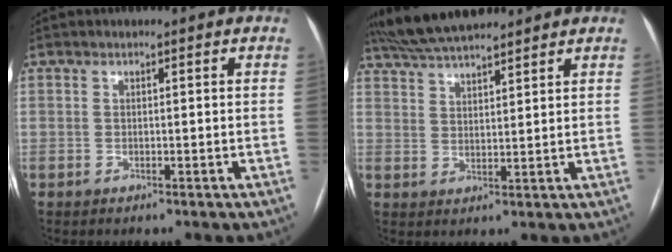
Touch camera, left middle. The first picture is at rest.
{"total": 10.5, "force": [9.4, 1.6, 4.5], "torque": [-0.083, 0.030, 0.161]}